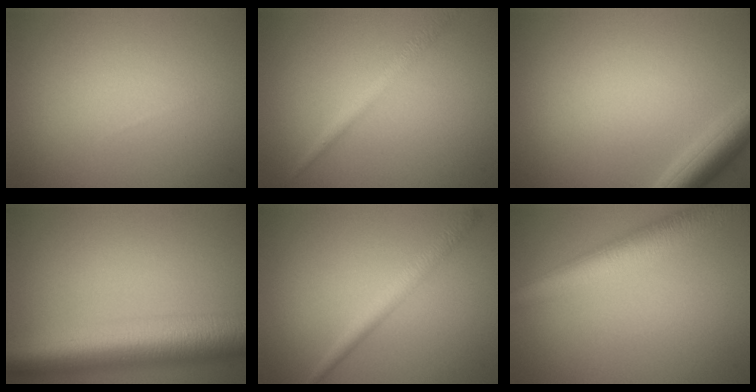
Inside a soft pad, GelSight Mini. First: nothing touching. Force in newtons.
{"total": 1.8, "press": 1.8, "slide": 0.0}
{"total": 4.0, "press": 4.0, "slide": 0.2}
{"total": 10.6, "press": 10.6, "slide": 0.3}
{"total": 2.2, "press": 2.2, "slide": 0.1}
{"total": 5.4, "press": 5.4, "slide": 0.4}